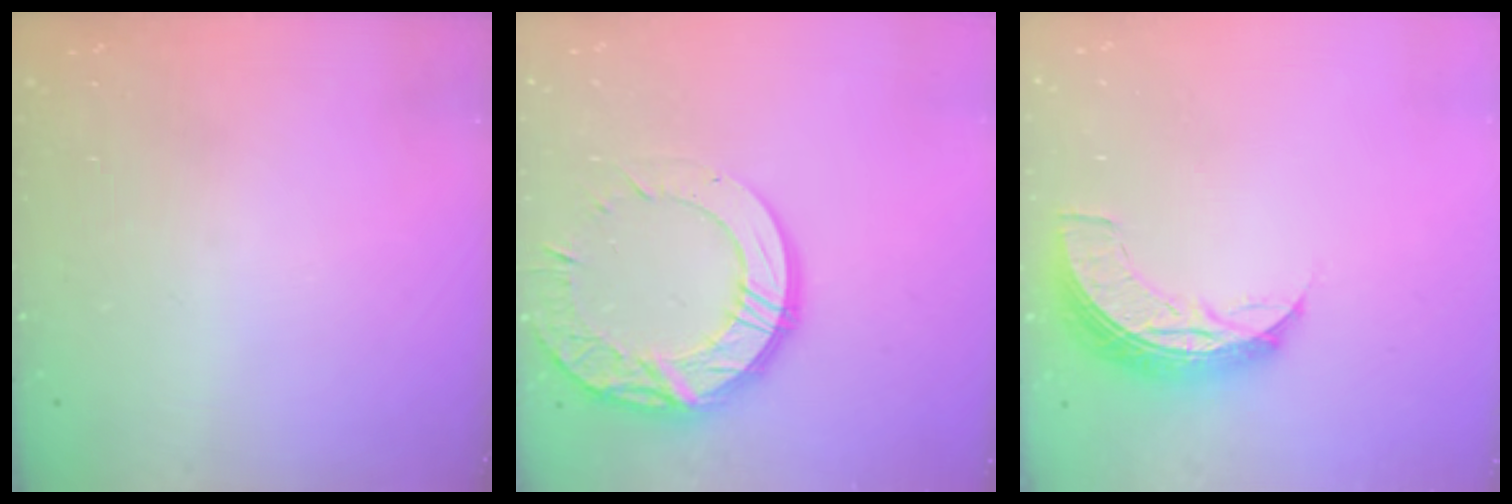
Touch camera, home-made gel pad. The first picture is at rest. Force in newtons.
{"total": 15.9, "press": 15.8, "slide": 1.4}
{"total": 8.3, "press": 8.3, "slide": 0.4}